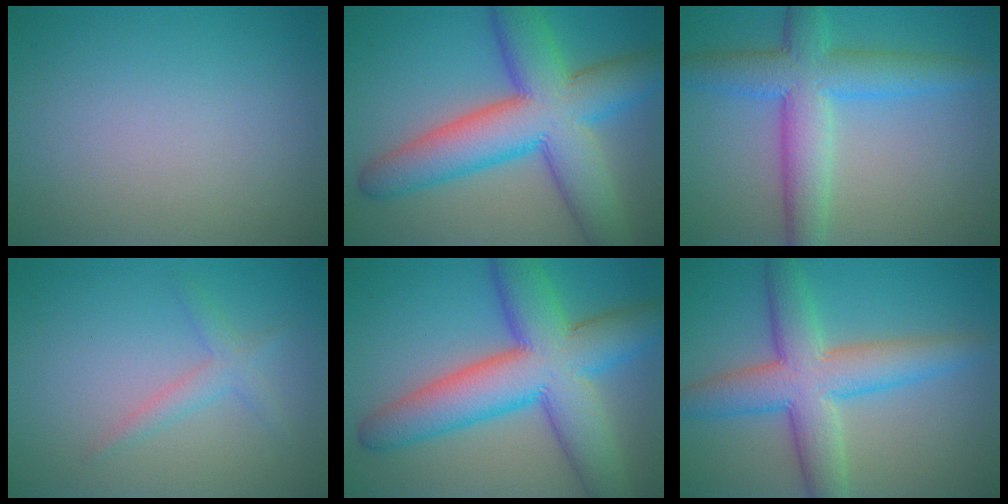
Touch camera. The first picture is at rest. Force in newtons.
{"total": 11.7, "press": 11.7, "slide": 0.4}
{"total": 7.2, "press": 7.2, "slide": 0.1}
{"total": 1.9, "press": 1.9, "slide": 0.1}
{"total": 11.7, "press": 11.7, "slide": 0.4}
{"total": 7.5, "press": 7.5, "slide": 0.2}